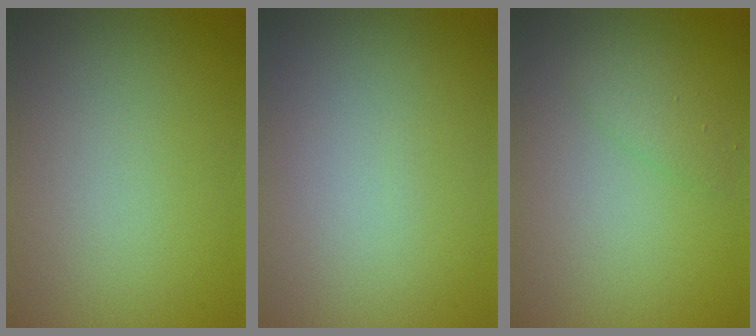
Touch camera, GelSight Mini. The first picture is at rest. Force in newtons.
{"total": 0.0}
{"total": 1.3, "press": 1.3, "slide": 0.1}